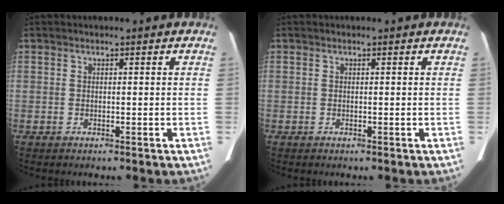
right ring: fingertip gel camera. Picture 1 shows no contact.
{"total": 0.0}